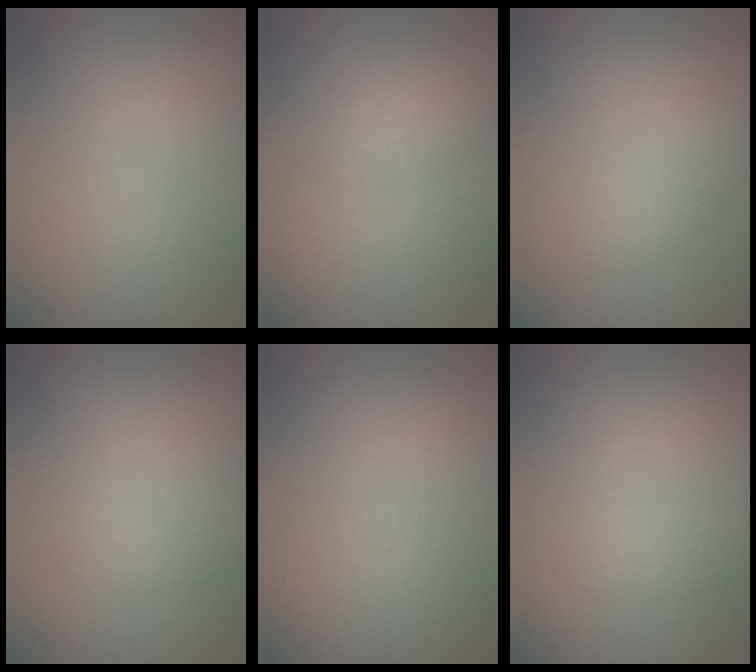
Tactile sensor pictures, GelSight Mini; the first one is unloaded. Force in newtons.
{"total": 1.2, "press": 1.2, "slide": 0.1}
{"total": 1.6, "press": 1.6, "slide": 0.1}
{"total": 1.5, "press": 1.5, "slide": 0.0}
{"total": 0.0}
{"total": 1.1, "press": 1.1, "slide": 0.1}